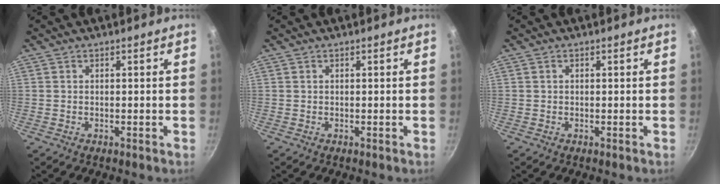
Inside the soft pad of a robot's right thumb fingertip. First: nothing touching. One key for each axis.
{"total": 0.0}
{"total": 0.0}